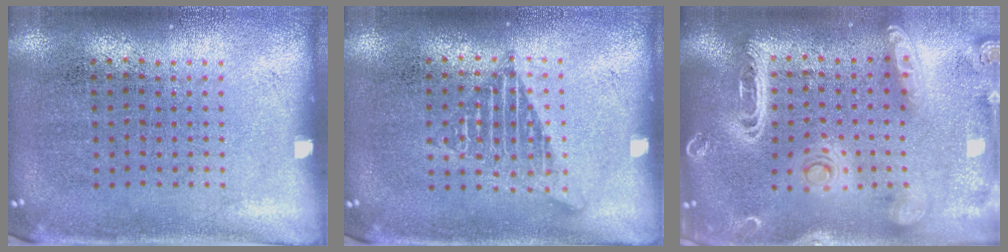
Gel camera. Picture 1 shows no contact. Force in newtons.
{"total": 1.2, "press": 1.2, "slide": 0.1}
{"total": 3.0, "press": 2.6, "slide": 1.6}